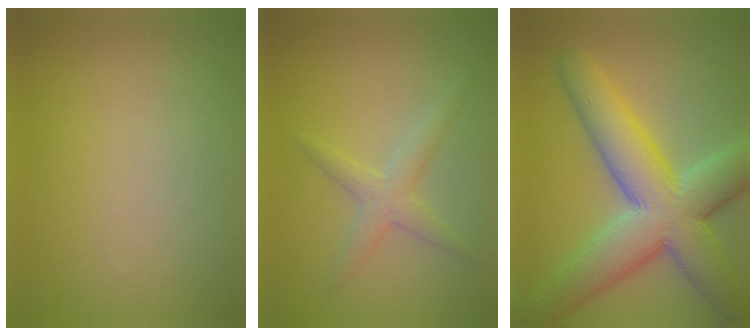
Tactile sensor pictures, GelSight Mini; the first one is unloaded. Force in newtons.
{"total": 2.4, "press": 2.4, "slide": 0.0}
{"total": 10.9, "press": 10.9, "slide": 0.6}